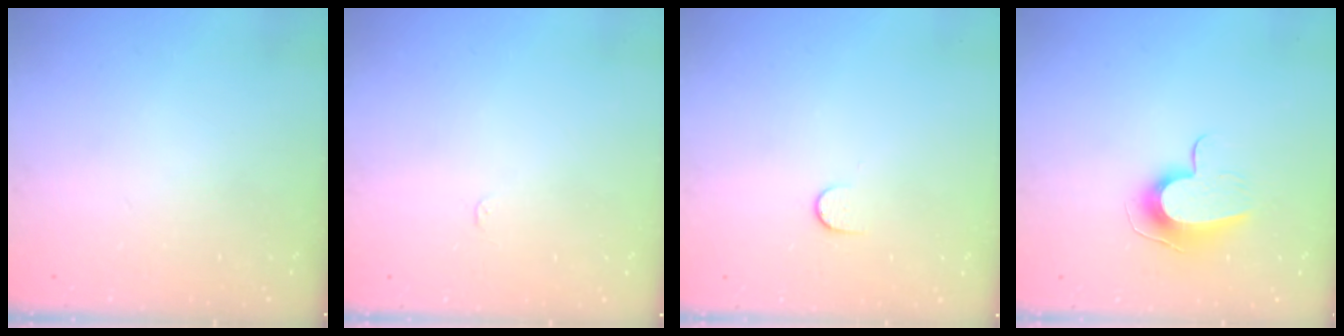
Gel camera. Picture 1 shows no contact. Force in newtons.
{"total": 2.4, "press": 2.4, "slide": 0.3}
{"total": 5.7, "press": 5.6, "slide": 0.6}
{"total": 9.4, "press": 9.4, "slide": 0.6}